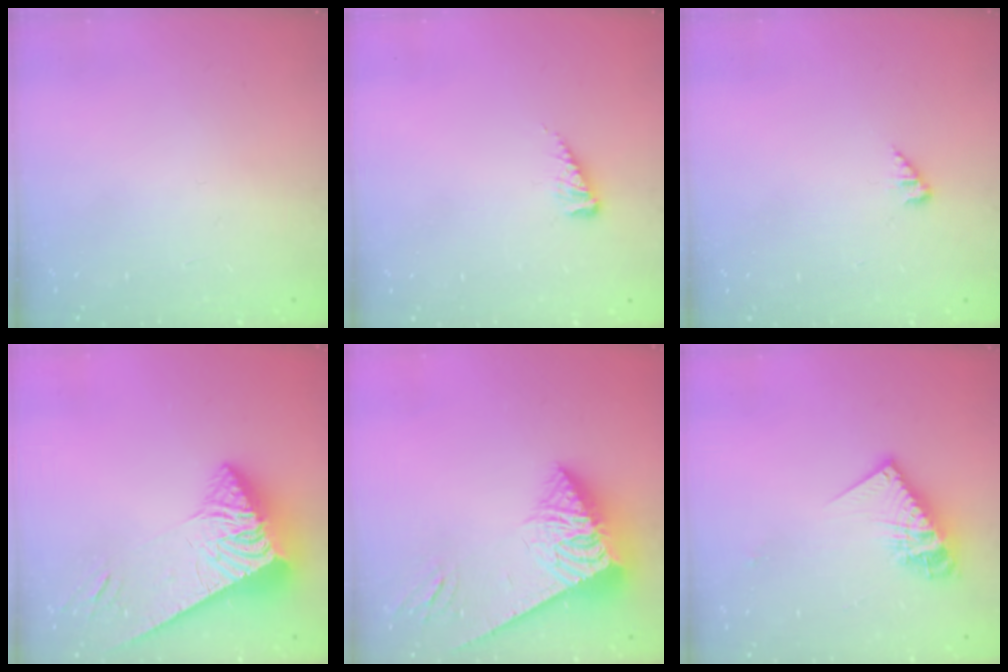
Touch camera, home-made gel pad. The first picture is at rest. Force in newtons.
{"total": 3.8, "press": 3.8, "slide": 0.5}
{"total": 2.7, "press": 2.7, "slide": 0.4}
{"total": 8.3, "press": 8.2, "slide": 1.1}
{"total": 6.7, "press": 6.6, "slide": 1.5}
{"total": 13.2, "press": 13.1, "slide": 1.2}